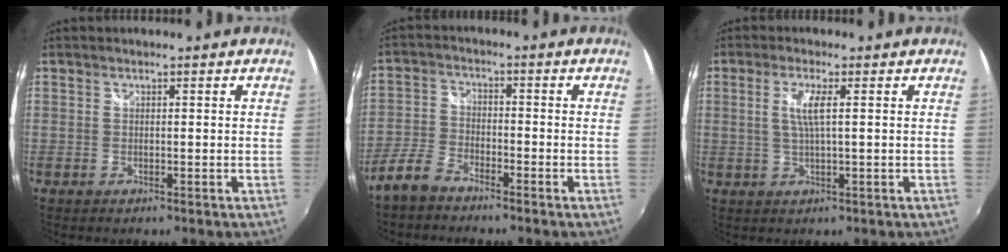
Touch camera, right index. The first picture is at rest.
{"total": 5.6, "force": [-4.5, 2.2, 2.6], "torque": [-0.064, 0.006, -0.095]}
{"total": 3.8, "force": [0.7, 0.2, 3.8], "torque": [-0.076, -0.001, 0.013]}